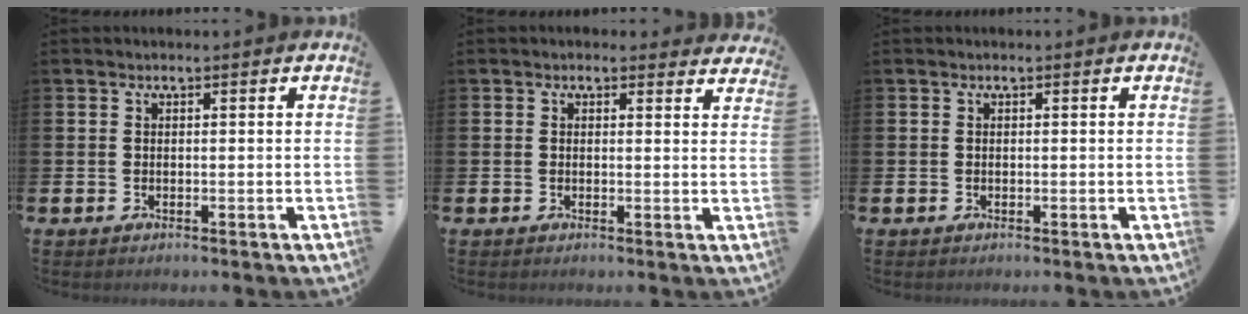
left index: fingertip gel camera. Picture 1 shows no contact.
{"total": 1.5, "force": [1.4, 0.5, 0.0], "torque": [0.000, -0.001, 0.024]}
{"total": 0.0}